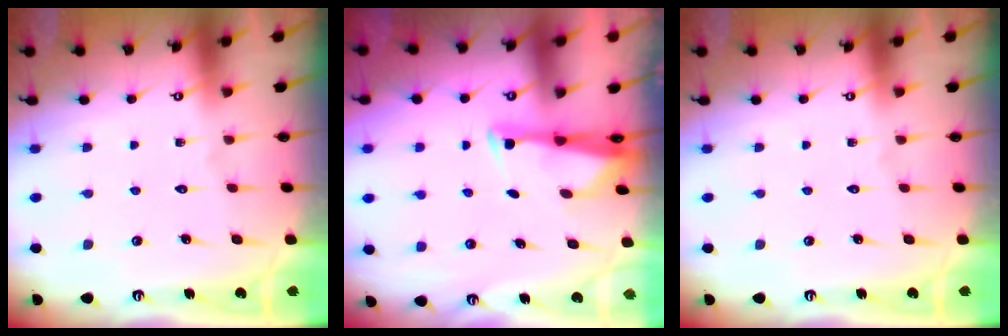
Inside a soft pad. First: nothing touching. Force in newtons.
{"total": 2.9, "press": 2.8, "slide": 0.7}
{"total": 0.0}